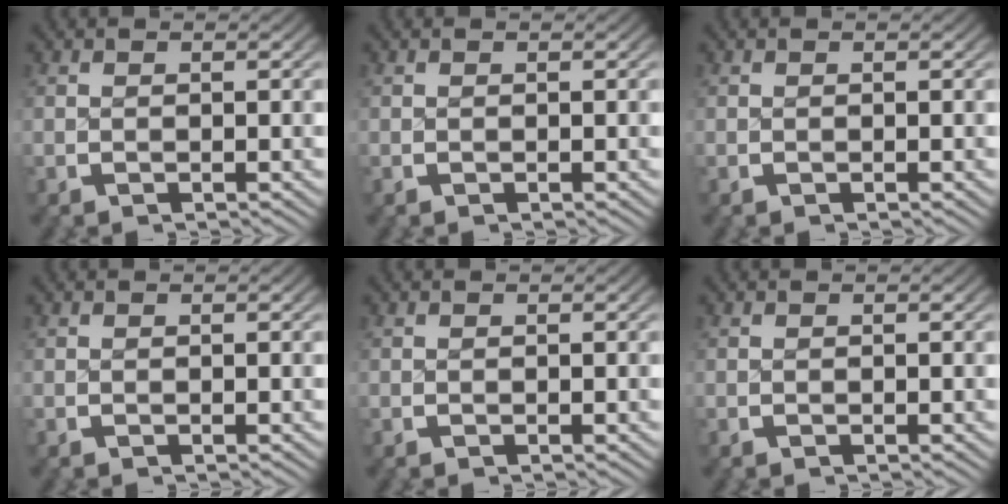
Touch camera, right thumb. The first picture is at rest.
{"total": 0.0}
{"total": 0.0}
{"total": 0.0}
{"total": 0.0}
{"total": 0.0}